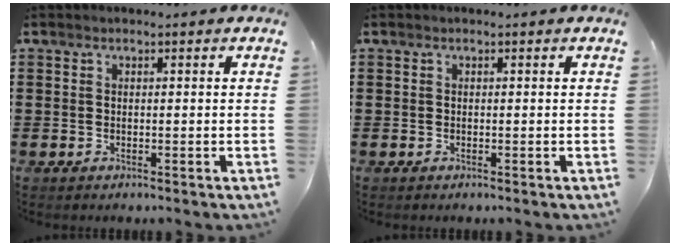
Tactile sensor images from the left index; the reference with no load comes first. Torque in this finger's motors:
{"motor_torque": [0.02, 0.01, 0.00, 0.00]}